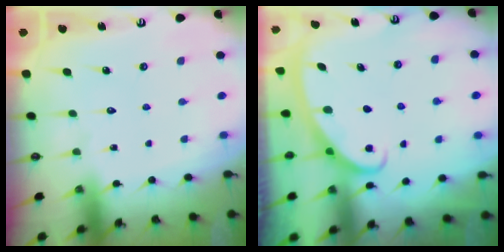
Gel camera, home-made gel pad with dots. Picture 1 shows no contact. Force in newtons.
{"total": 2.8, "press": 2.8, "slide": 0.4}